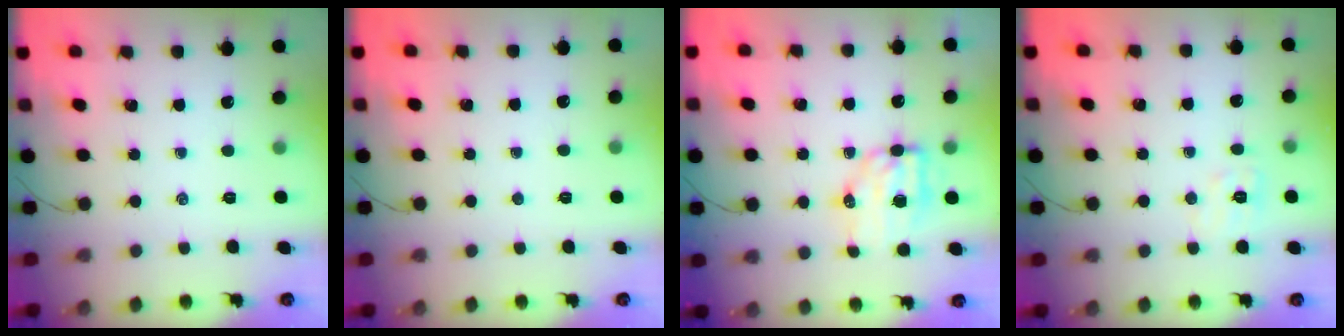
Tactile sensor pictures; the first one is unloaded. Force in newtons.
{"total": 0.0}
{"total": 7.4, "press": 7.3, "slide": 0.9}
{"total": 7.4, "press": 7.3, "slide": 1.2}